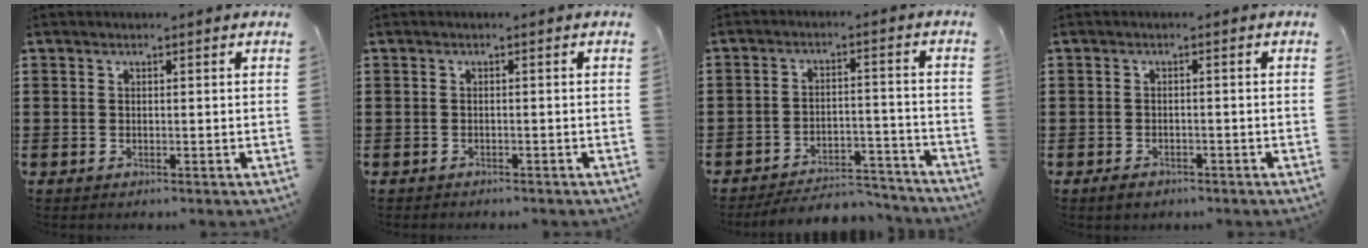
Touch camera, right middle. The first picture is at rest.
{"total": 0.6, "force": [-0.6, 0.0, 0.0], "torque": [-0.002, -0.002, -0.012]}
{"total": 5.2, "force": [-5.0, 0.8, 1.0], "torque": [-0.023, 0.006, -0.103]}
{"total": 1.2, "force": [-1.0, 0.5, 0.4], "torque": [-0.013, -0.003, -0.020]}